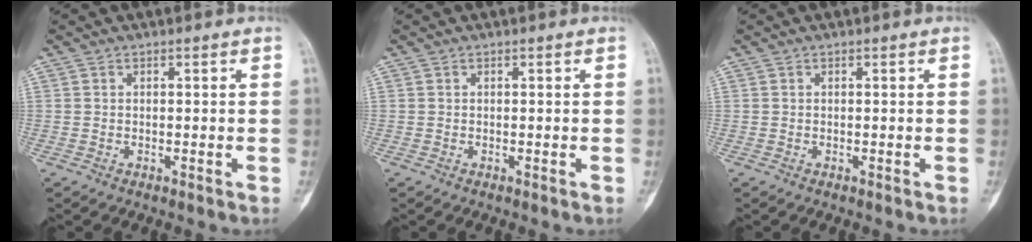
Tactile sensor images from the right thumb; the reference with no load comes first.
{"total": 0.0}
{"total": 0.0}